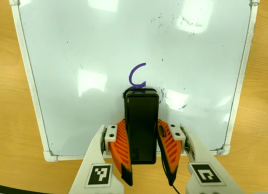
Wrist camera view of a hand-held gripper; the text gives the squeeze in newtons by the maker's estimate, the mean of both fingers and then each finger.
{"total": 9.5, "left": 7.5, "right": 11.6}